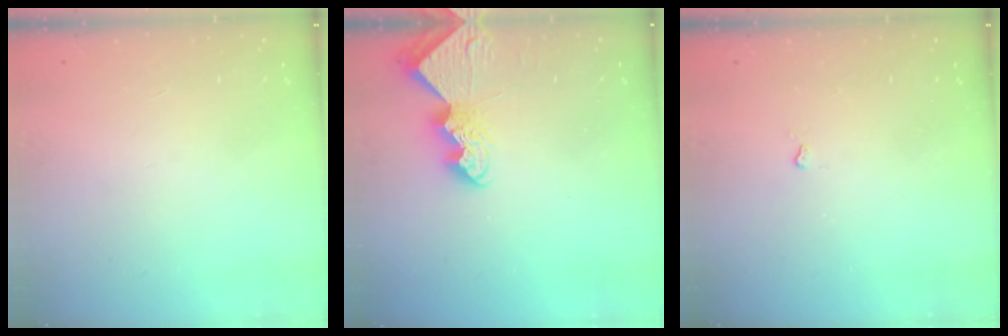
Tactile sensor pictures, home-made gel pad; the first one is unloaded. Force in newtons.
{"total": 7.0, "press": 6.9, "slide": 0.5}
{"total": 2.4, "press": 2.3, "slide": 0.5}